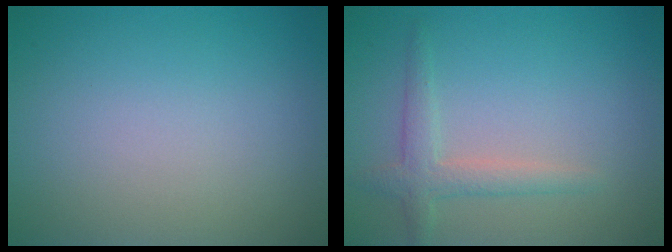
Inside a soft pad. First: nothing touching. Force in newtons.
{"total": 2.3, "press": 2.3, "slide": 0.2}